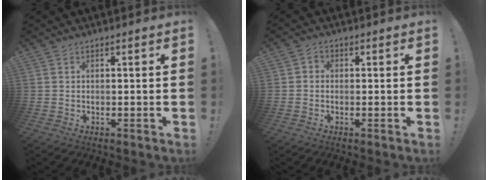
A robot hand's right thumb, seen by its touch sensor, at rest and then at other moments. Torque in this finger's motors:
{"motor_torque": [0.12, 0.25, 0.38, -0.27, -0.02]}